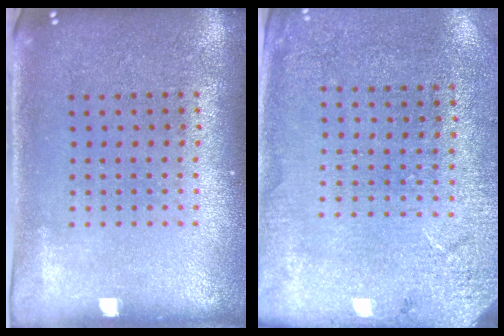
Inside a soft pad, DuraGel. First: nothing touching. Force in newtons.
{"total": 2.6, "press": 2.4, "slide": 0.9}